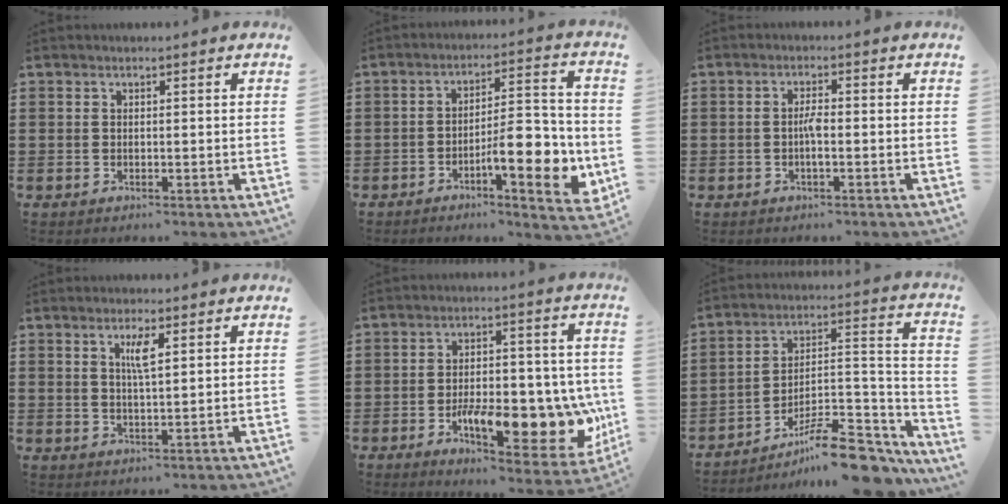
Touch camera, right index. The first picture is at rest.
{"total": 9.9, "force": [-3.6, 3.0, 8.8], "torque": [-0.121, -0.003, -0.062]}
{"total": 2.5, "force": [-0.5, 0.5, 2.4], "torque": [-0.053, -0.002, -0.013]}
{"total": 3.0, "force": [1.3, 0.5, 2.7], "torque": [-0.049, -0.001, 0.018]}
{"total": 14.9, "force": [-4.0, 6.7, 12.7], "torque": [-0.189, -0.007, -0.055]}
{"total": 11.7, "force": [-9.1, 2.9, 6.7], "torque": [-0.096, 0.035, -0.165]}